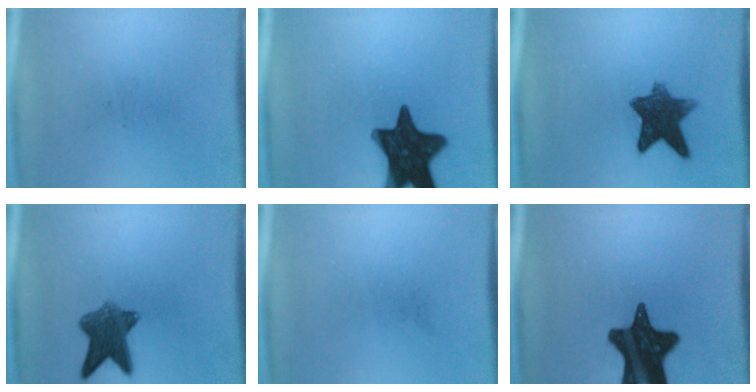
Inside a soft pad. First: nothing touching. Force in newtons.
{"total": 16.6}
{"total": 9.3}
{"total": 7.6}
{"total": 0.0}
{"total": 17.4}